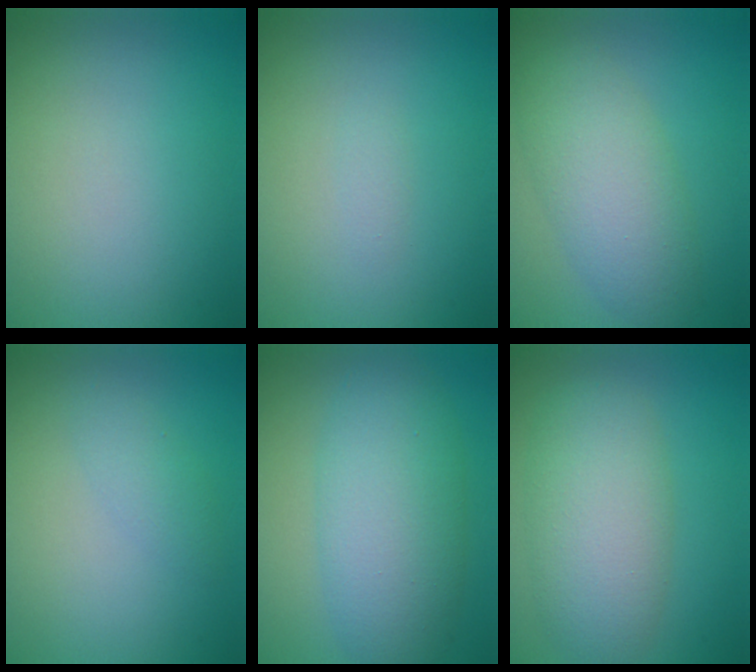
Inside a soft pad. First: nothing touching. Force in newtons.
{"total": 0.6, "press": 0.6, "slide": 0.0}
{"total": 5.5, "press": 5.5, "slide": 0.2}
{"total": 1.4, "press": 1.4, "slide": 0.0}
{"total": 7.1, "press": 7.1, "slide": 0.0}
{"total": 6.4, "press": 6.4, "slide": 0.2}